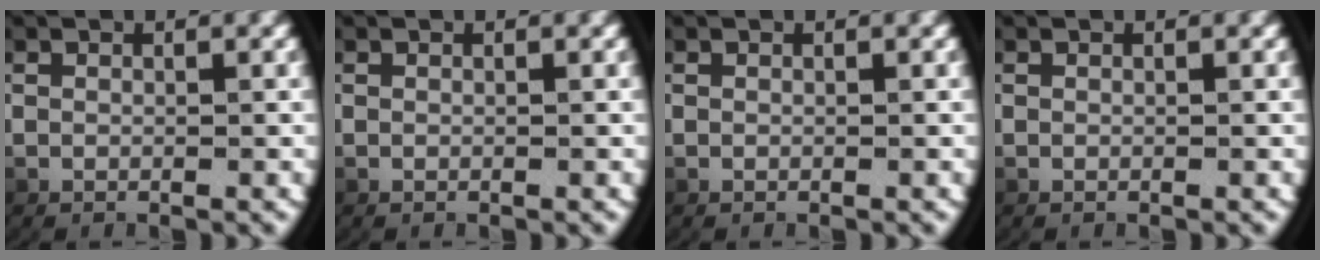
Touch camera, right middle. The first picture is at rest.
{"total": 0.0}
{"total": 0.0}
{"total": 0.0}